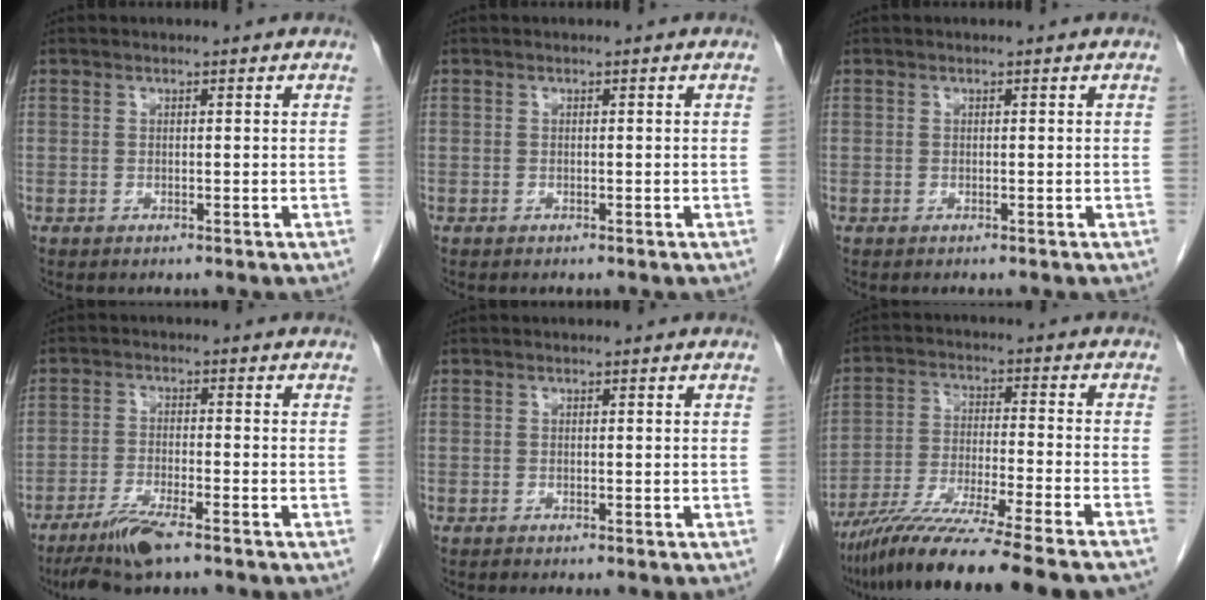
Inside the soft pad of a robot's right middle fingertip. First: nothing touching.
{"total": 0.0}
{"total": 0.0}
{"total": 6.5, "force": [-4.8, 0.5, 4.4], "torque": [-0.090, -0.017, -0.089]}
{"total": 0.0}
{"total": 18.2, "force": [-15.2, -1.4, 9.9], "torque": [-0.163, -0.051, -0.249]}